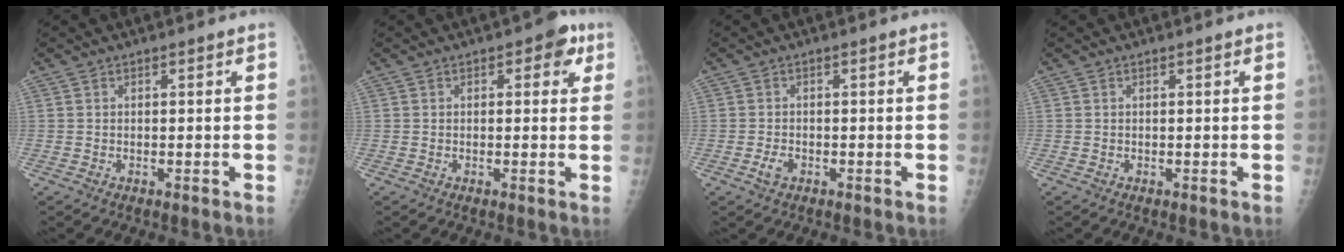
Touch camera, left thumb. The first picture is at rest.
{"total": 4.0, "force": [1.5, 2.3, 2.9], "torque": [-0.007, 0.001, 0.009]}
{"total": 1.8, "force": [-0.9, 1.1, 1.2], "torque": [-0.027, 0.005, -0.016]}
{"total": 0.0}